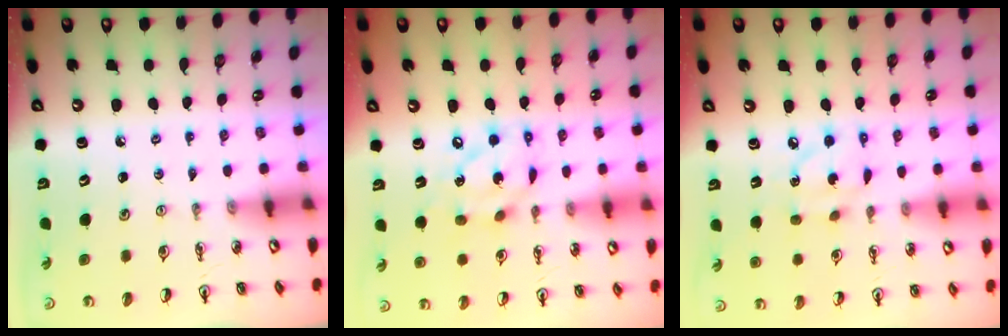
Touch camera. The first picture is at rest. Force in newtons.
{"total": 13.6, "press": 13.6, "slide": 1.1}
{"total": 6.7, "press": 6.7, "slide": 0.1}